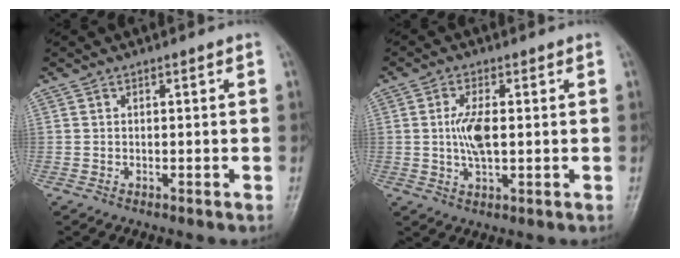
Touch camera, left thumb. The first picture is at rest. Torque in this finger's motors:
{"motor_torque": [1.11, 1.25, 1.03, -0.25, 0.16]}